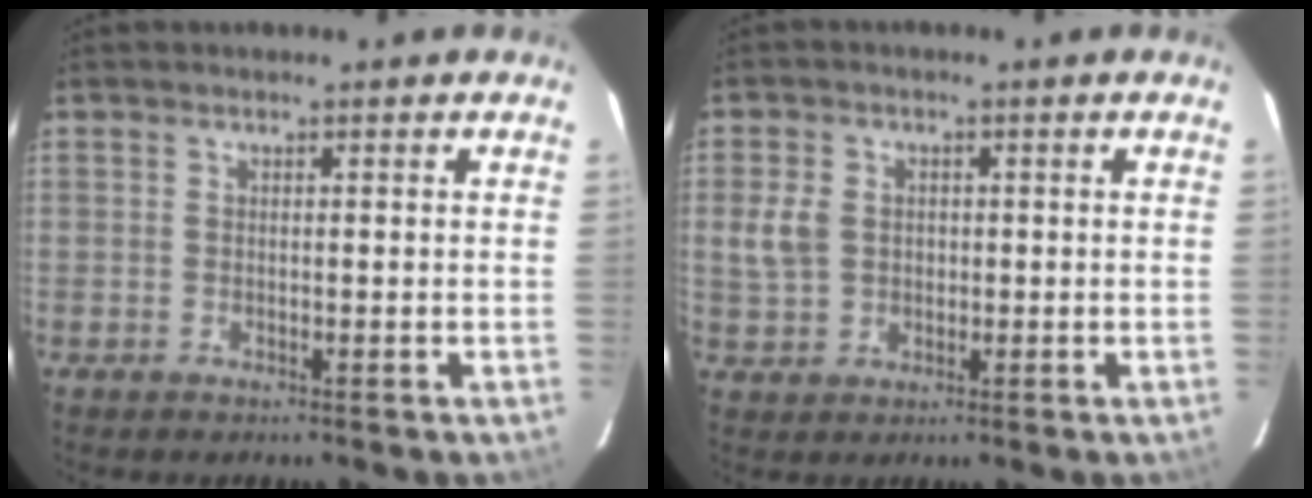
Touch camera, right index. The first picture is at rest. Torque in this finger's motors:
{"motor_torque": [0.60, 0.01, 0.37, 0.07]}